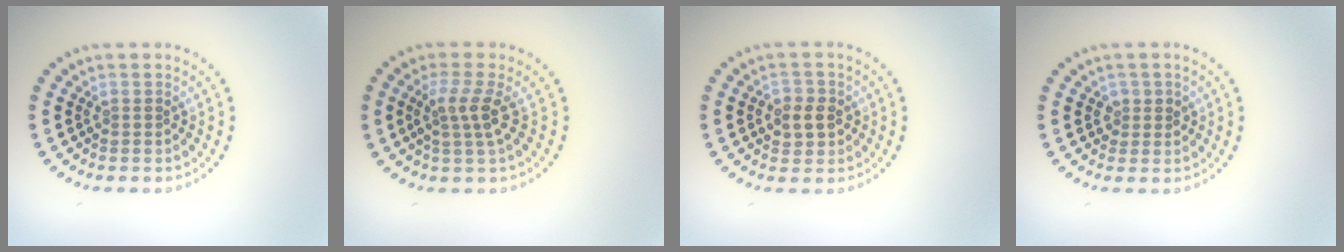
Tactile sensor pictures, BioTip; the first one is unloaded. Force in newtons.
{"total": 2.6, "press": 2.0, "slide": 1.7}
{"total": 2.5, "press": 2.4, "slide": 0.5}
{"total": 1.4, "press": 1.3, "slide": 0.6}